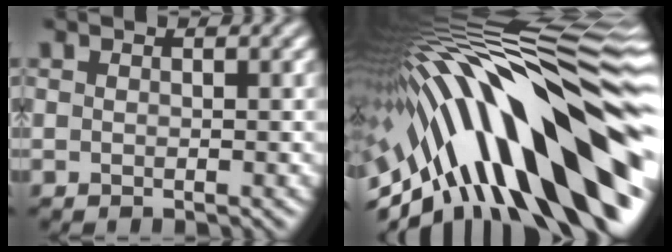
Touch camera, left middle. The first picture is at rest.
{"total": 17.8, "force": [-1.9, 6.2, 16.5], "torque": [-0.235, 0.026, -0.038]}